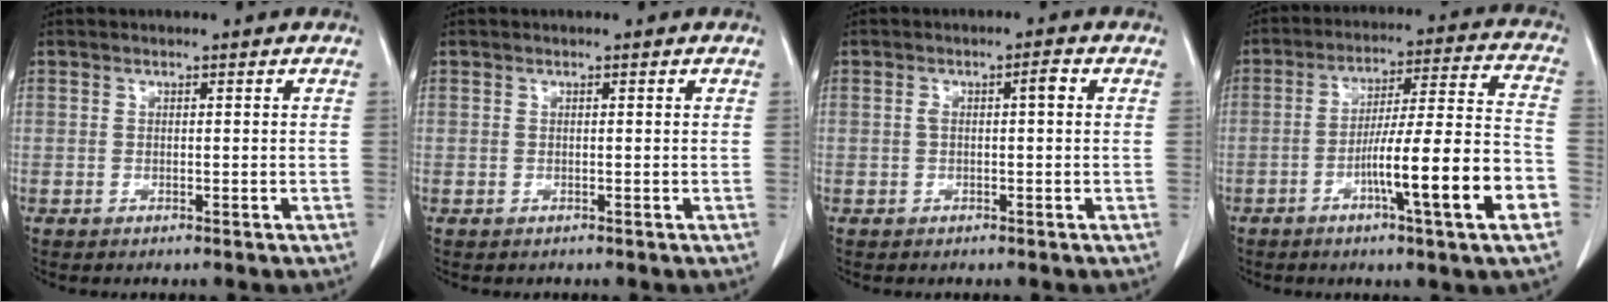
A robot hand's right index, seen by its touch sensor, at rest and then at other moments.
{"total": 0.0}
{"total": 2.6, "force": [0.4, 0.6, 2.5], "torque": [-0.046, 0.013, 0.008]}
{"total": 15.8, "force": [-5.9, 0.1, 14.7], "torque": [-0.234, 0.005, -0.092]}